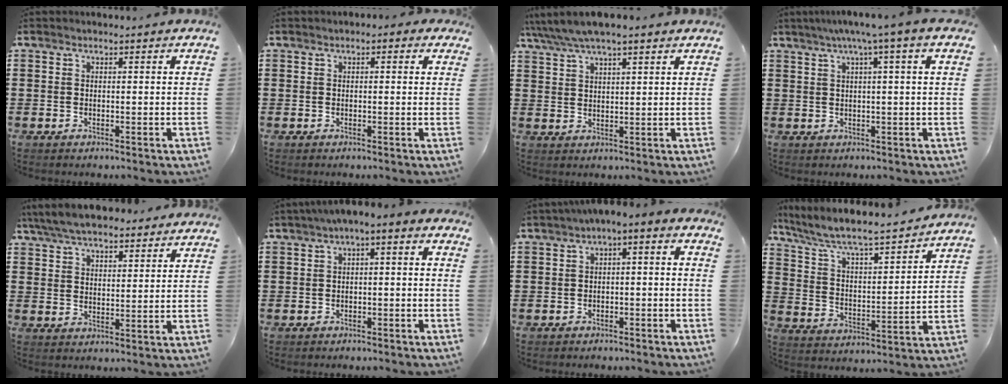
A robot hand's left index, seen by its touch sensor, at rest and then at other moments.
{"total": 0.8, "force": [0.1, 0.5, 0.6], "torque": [-0.013, 0.006, 0.000]}
{"total": 4.3, "force": [3.6, 0.8, 2.3], "torque": [-0.055, -0.006, 0.063]}
{"total": 4.2, "force": [1.6, -0.5, 3.9], "torque": [-0.076, -0.001, 0.024]}
{"total": 6.4, "force": [5.9, 1.4, 2.1], "torque": [-0.060, -0.011, 0.109]}
{"total": 2.7, "force": [-2.3, 0.6, 1.3], "torque": [-0.033, 0.001, -0.054]}
{"total": 3.0, "force": [-2.8, 0.6, 1.0], "torque": [-0.028, 0.003, -0.064]}
{"total": 6.3, "force": [5.7, 0.5, 2.6], "torque": [-0.075, -0.038, 0.090]}